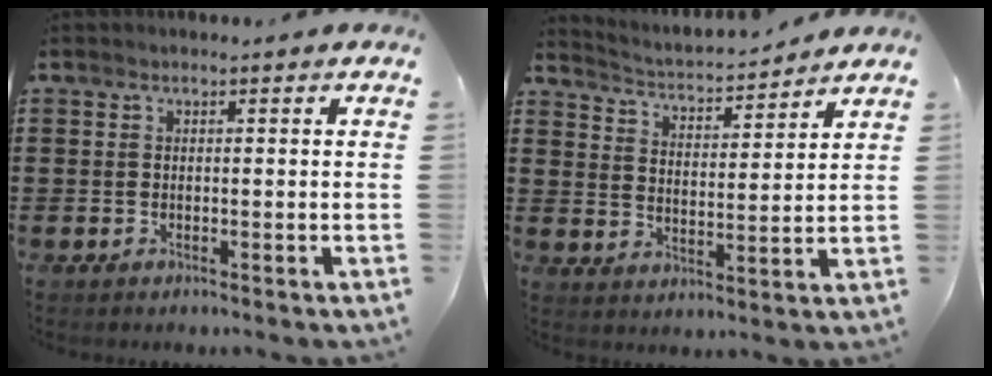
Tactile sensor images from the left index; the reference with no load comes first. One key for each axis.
{"total": 2.8, "fx": 2.8, "fy": -0.1, "fz": 0.4, "tx": -0.026, "ty": -0.029, "tz": 0.039}